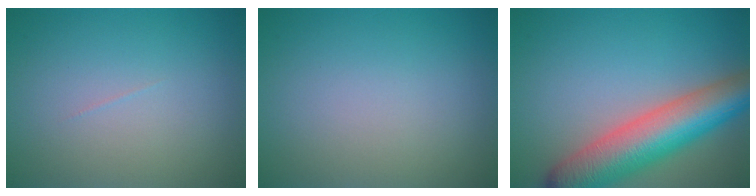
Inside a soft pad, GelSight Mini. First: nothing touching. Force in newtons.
{"total": 0.0}
{"total": 9.3, "press": 9.3, "slide": 0.5}